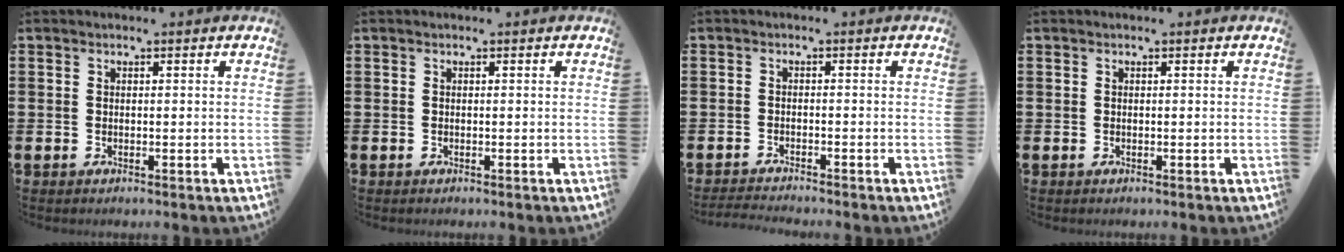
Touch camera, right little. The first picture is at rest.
{"total": 0.0}
{"total": 1.4, "force": [-1.3, -0.1, 0.3], "torque": [-0.005, 0.001, -0.027]}
{"total": 0.0}